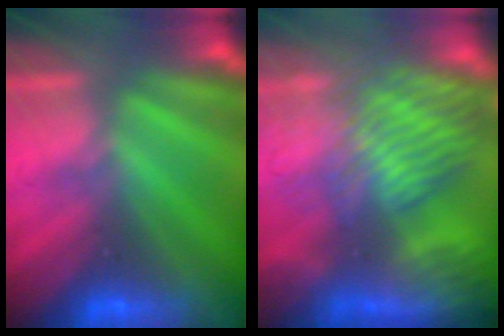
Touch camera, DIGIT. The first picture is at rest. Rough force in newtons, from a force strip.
{"total": 6.4}